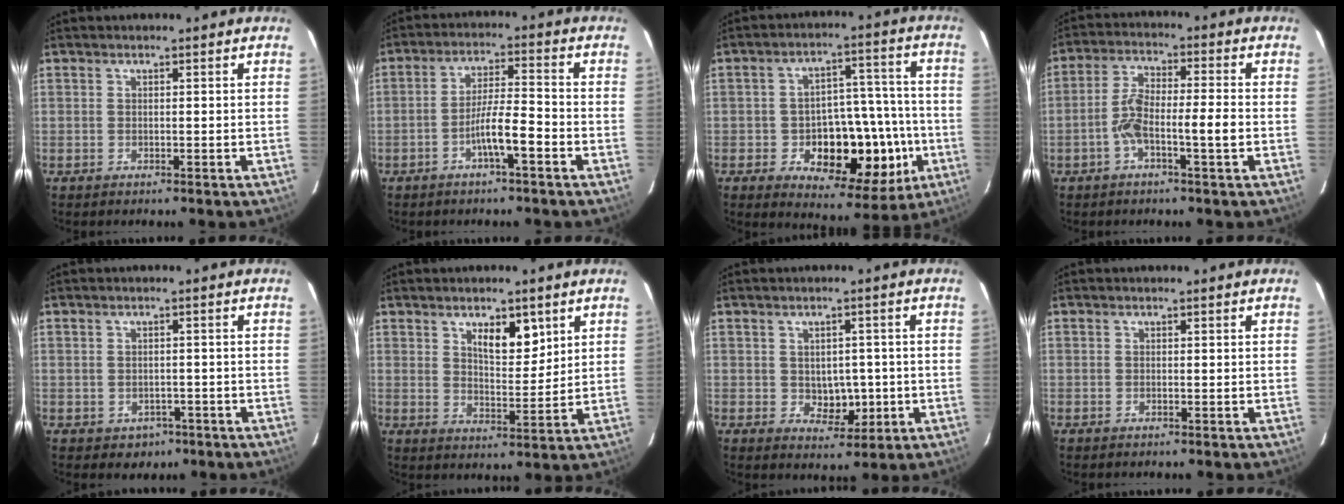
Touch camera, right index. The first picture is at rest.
{"total": 6.3, "force": [-3.0, 0.5, 5.6], "torque": [-0.101, 0.011, -0.052]}
{"total": 15.7, "force": [-4.4, 7.8, 12.9], "torque": [-0.161, 0.028, -0.048]}
{"total": 7.3, "force": [-2.1, 1.1, 6.9], "torque": [-0.136, 0.023, -0.042]}
{"total": 2.9, "force": [-1.5, 2.4, 0.9], "torque": [-0.010, 0.006, -0.010]}
{"total": 6.3, "force": [3.5, 2.4, 4.7], "torque": [-0.075, -0.003, 0.059]}
{"total": 4.8, "force": [-0.5, 3.4, 3.3], "torque": [-0.037, 0.003, 0.004]}
{"total": 0.0}